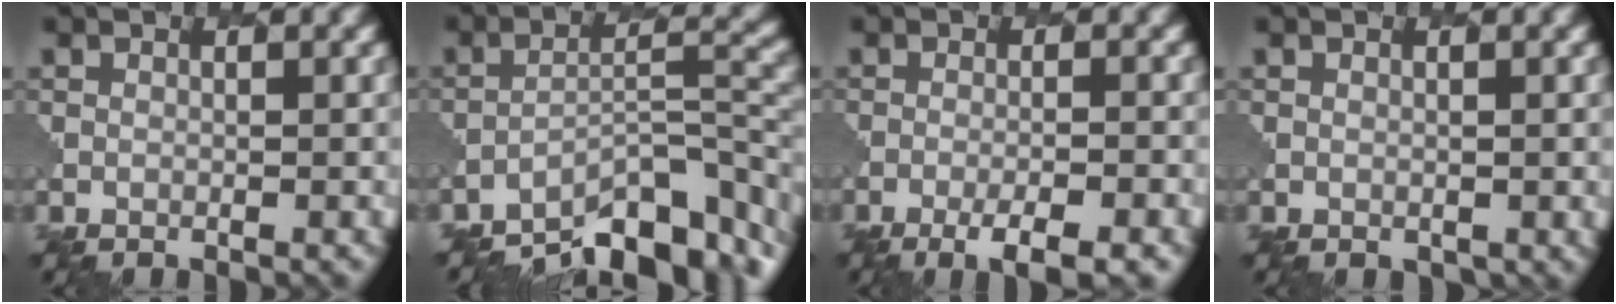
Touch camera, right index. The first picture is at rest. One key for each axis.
{"total": 9.8, "fx": -7.2, "fy": 3.3, "fz": 5.7, "tx": -0.077, "ty": 0.001, "tz": -0.122}
{"total": 4.0, "fx": -2.3, "fy": 0.8, "fz": 3.2, "tx": -0.051, "ty": 0.003, "tz": -0.037}
{"total": 1.0, "fx": 0.2, "fy": 0.9, "fz": 0.4, "tx": -0.008, "ty": -0.006, "tz": 0.005}